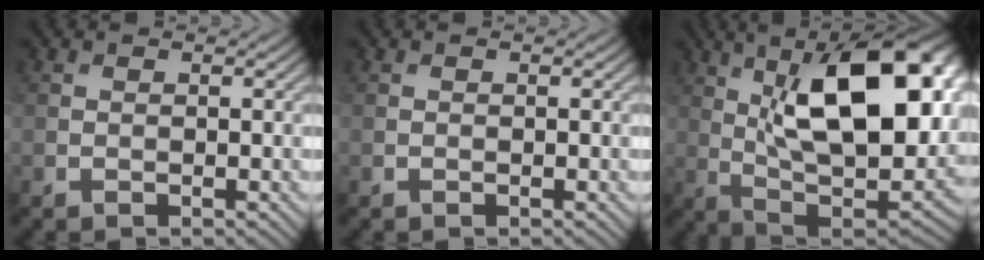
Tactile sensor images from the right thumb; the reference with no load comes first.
{"total": 0.0}
{"total": 20.7, "force": [5.6, 9.5, 17.6], "torque": [-0.261, 0.023, 0.080]}